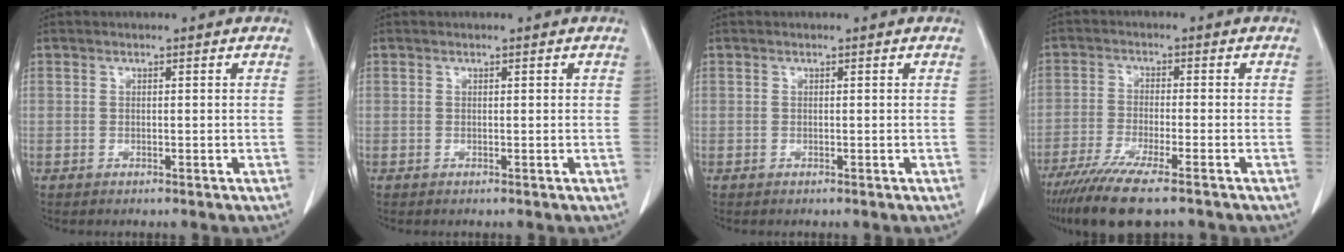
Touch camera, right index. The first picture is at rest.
{"total": 0.0}
{"total": 0.0}
{"total": 10.3, "force": [-7.8, 0.8, 6.8], "torque": [-0.115, -0.026, -0.129]}